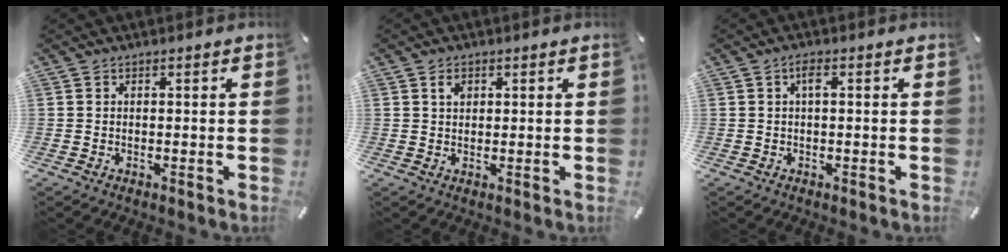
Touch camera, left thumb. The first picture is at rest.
{"total": 2.0, "force": [0.9, 1.5, 1.0], "torque": [-0.007, -0.004, 0.013]}
{"total": 2.0, "force": [0.3, 0.6, 1.9], "torque": [-0.038, 0.006, 0.004]}